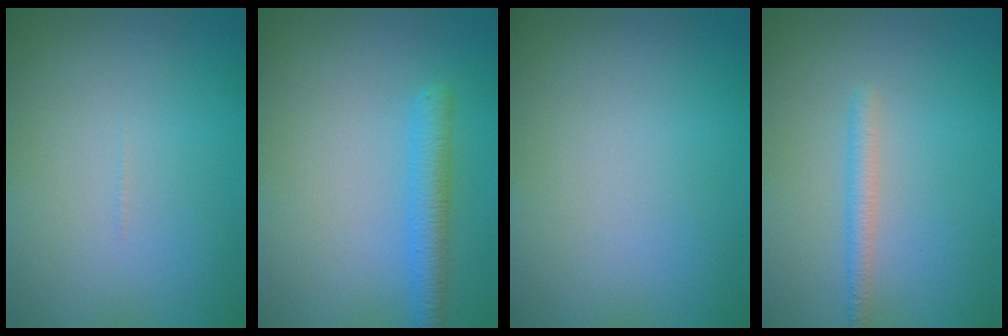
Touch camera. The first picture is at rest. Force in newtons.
{"total": 2.9, "press": 2.9, "slide": 0.2}
{"total": 0.0}
{"total": 1.6, "press": 1.6, "slide": 0.1}